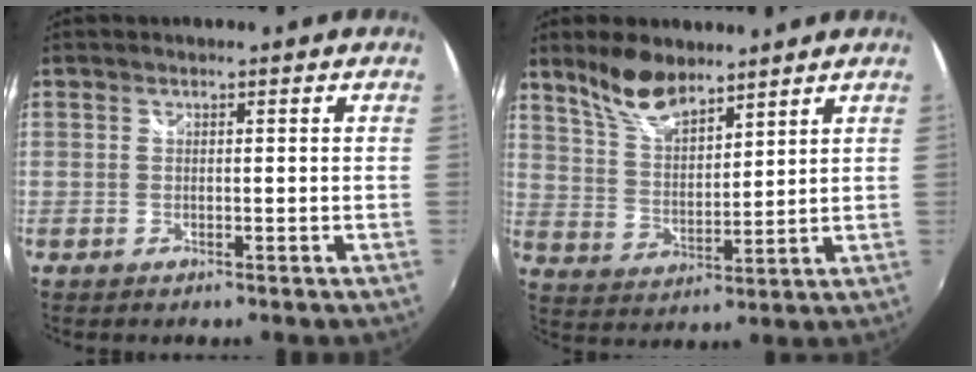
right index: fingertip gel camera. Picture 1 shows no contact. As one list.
[{"total": 9.3, "force": [7.4, 3.3, 4.6], "torque": [-0.087, 0.008, 0.148]}]